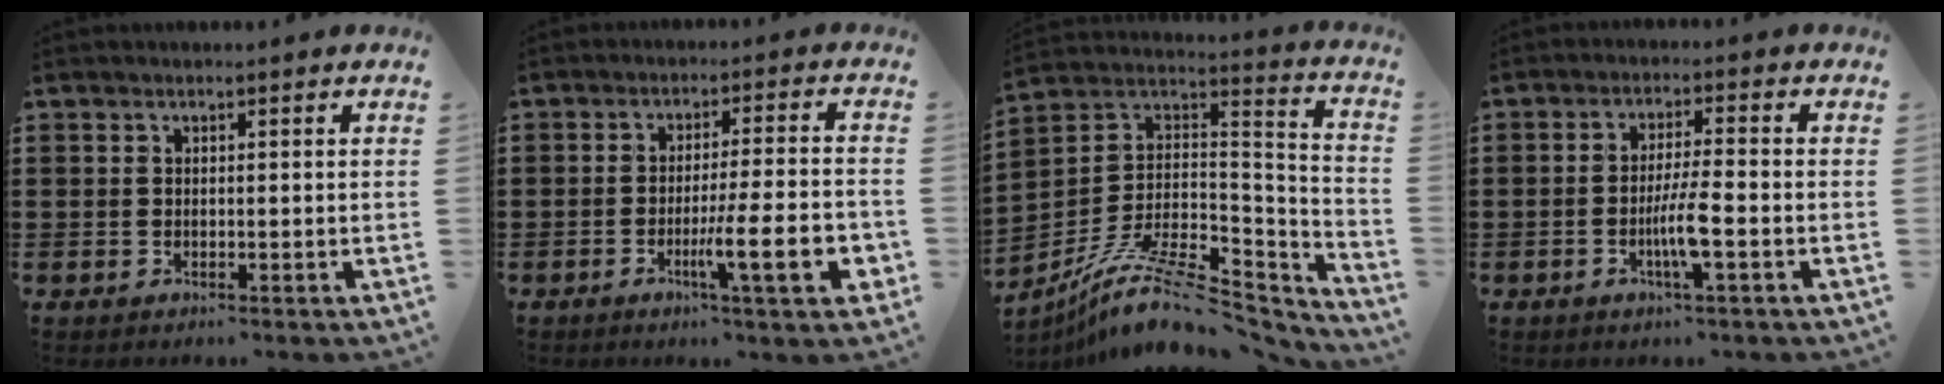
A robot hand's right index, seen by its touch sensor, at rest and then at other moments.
{"total": 10.6, "force": [-3.5, 1.2, 10.0], "torque": [-0.167, -0.007, -0.059]}
{"total": 12.9, "force": [-9.1, 3.7, 8.5], "torque": [-0.156, 0.014, -0.166]}
{"total": 5.3, "force": [-1.8, 0.2, 5.0], "torque": [-0.098, -0.010, -0.036]}